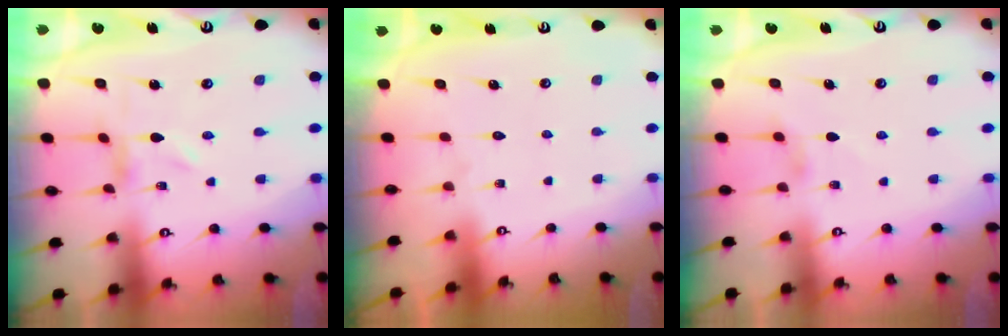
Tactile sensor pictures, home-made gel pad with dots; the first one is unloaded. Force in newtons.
{"total": 1.8, "press": 1.8, "slide": 0.1}
{"total": 1.7, "press": 1.6, "slide": 0.4}